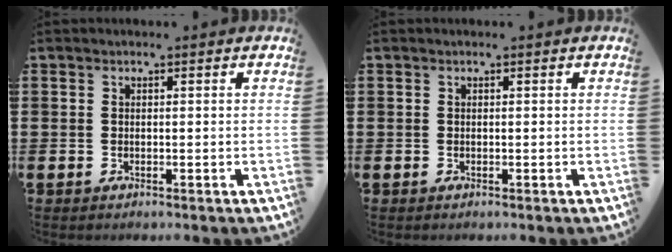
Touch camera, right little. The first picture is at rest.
{"total": 0.0}